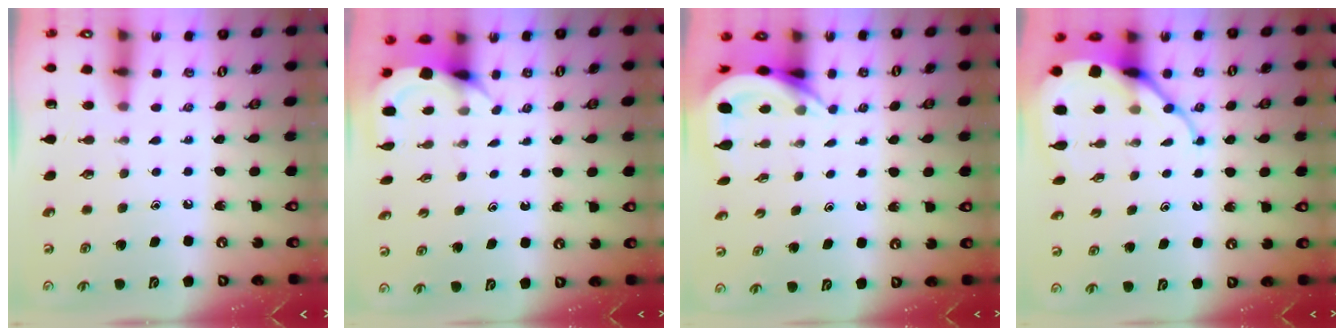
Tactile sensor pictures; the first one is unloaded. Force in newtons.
{"total": 4.5, "press": 4.5, "slide": 0.2}
{"total": 6.2, "press": 6.2, "slide": 0.4}
{"total": 9.2, "press": 9.1, "slide": 1.1}